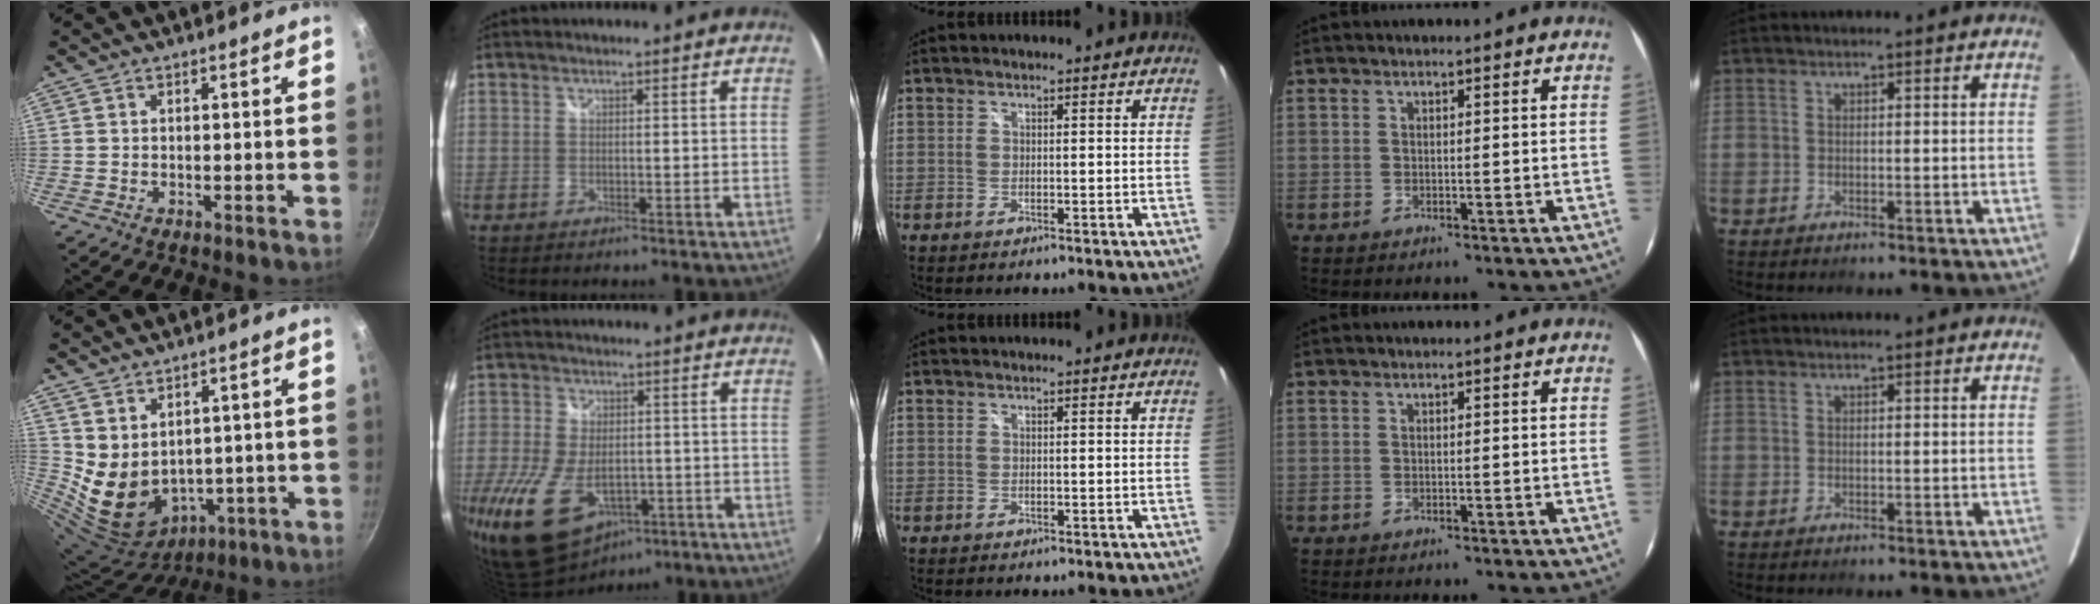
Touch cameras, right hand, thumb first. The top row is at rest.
{"thumb": {"total": 10.4, "force": [2.1, 8.0, 6.3], "torque": [-0.097, -0.015, 0.073]}, "index": {"total": 18.9, "force": [-7.8, 11.6, 12.7], "torque": [-0.297, -0.042, -0.124]}}